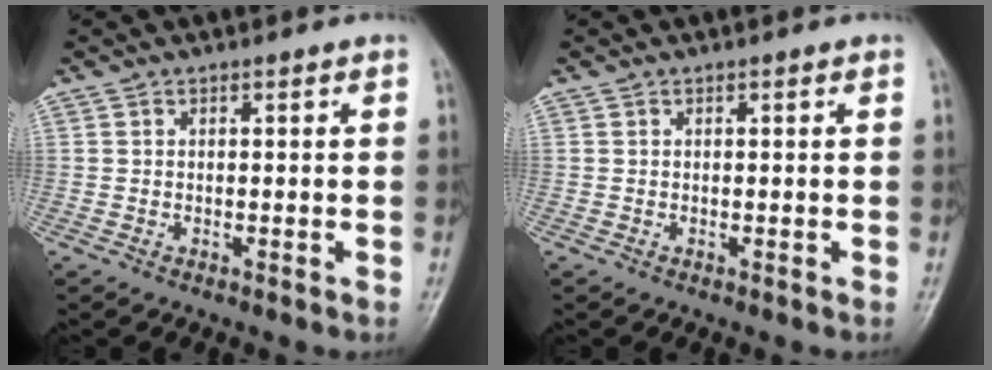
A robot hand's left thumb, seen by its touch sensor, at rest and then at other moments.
{"total": 0.0}